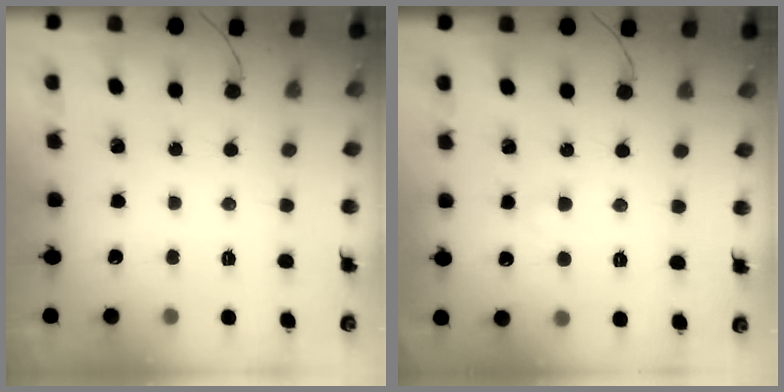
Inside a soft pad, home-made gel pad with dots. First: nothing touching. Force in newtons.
{"total": 1.5, "press": 1.4, "slide": 0.7}